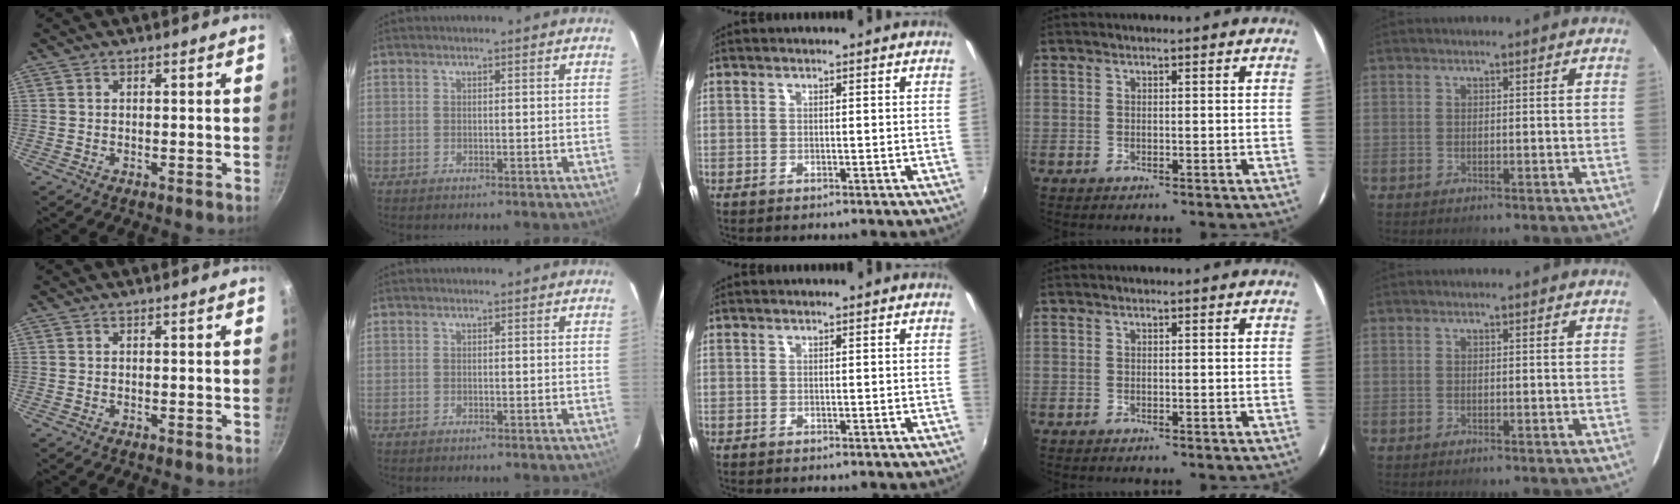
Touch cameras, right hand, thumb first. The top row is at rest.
{}